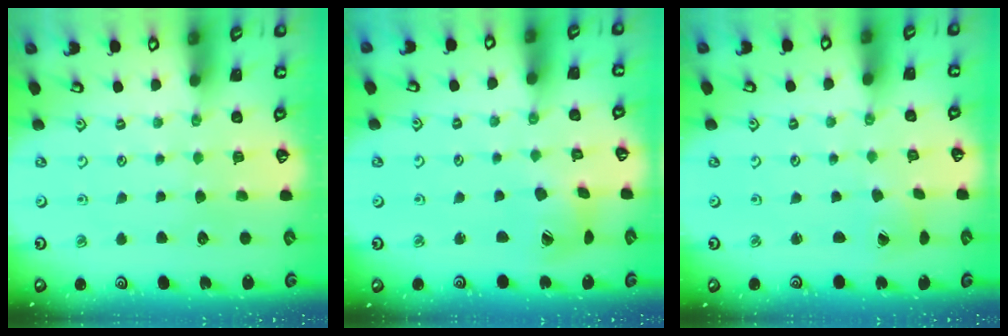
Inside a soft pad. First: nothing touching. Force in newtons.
{"total": 7.8, "press": 7.7, "slide": 0.8}
{"total": 2.2, "press": 2.2, "slide": 0.2}